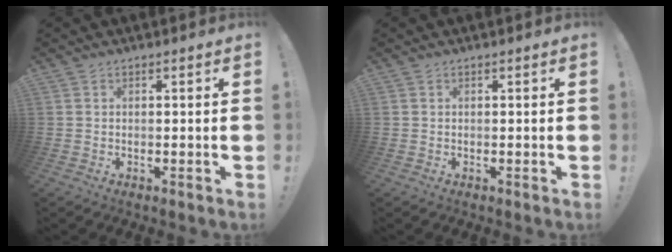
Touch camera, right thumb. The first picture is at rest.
{"total": 0.0}